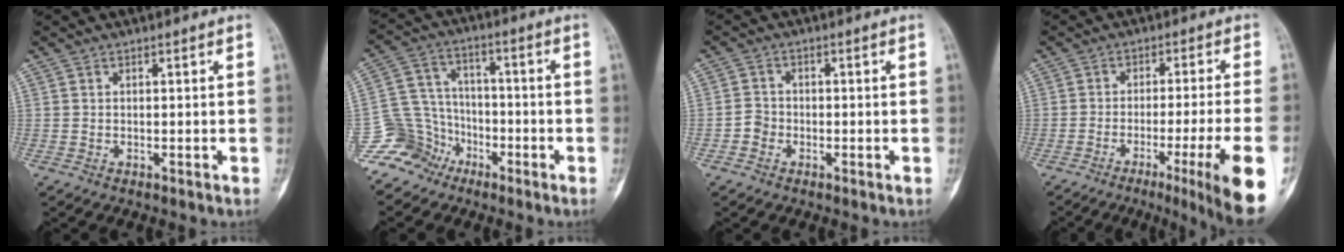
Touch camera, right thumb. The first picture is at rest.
{"total": 10.1, "force": [-6.7, 7.5, 1.1], "torque": [0.010, 0.060, -0.136]}
{"total": 2.6, "force": [-1.1, 2.2, 0.7], "torque": [-0.004, 0.012, -0.027]}
{"total": 14.1, "force": [-6.3, -0.2, 12.6], "torque": [-0.155, 0.001, -0.090]}